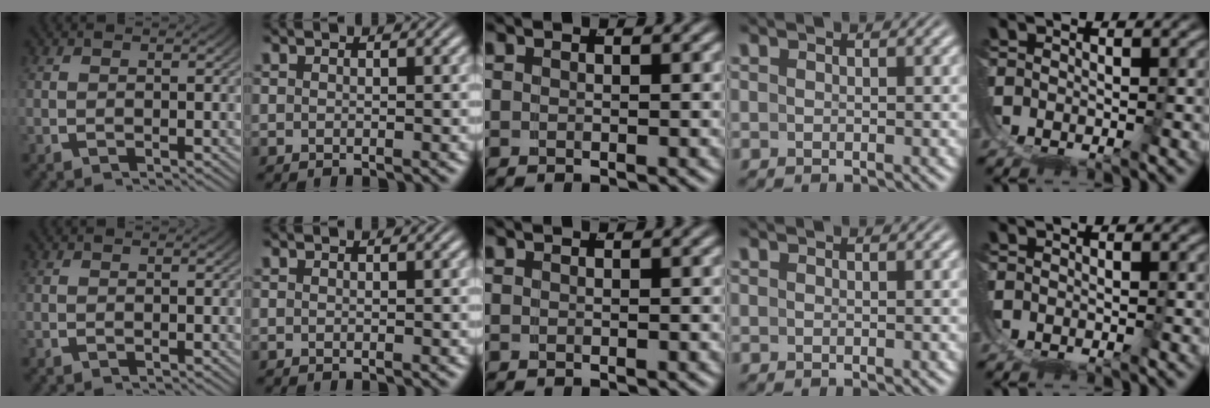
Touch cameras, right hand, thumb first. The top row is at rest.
{}